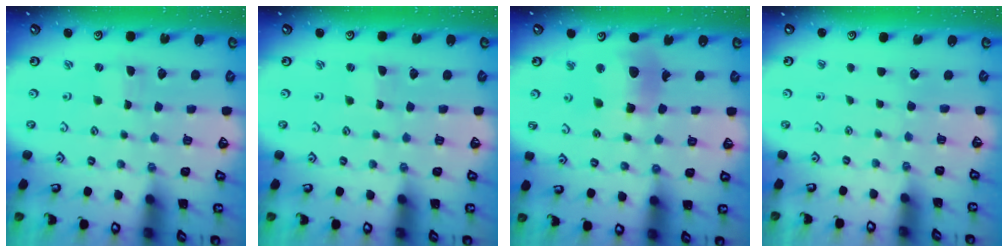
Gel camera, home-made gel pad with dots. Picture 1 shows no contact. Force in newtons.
{"total": 0.0}
{"total": 13.9, "press": 13.8, "slide": 1.8}
{"total": 0.0}